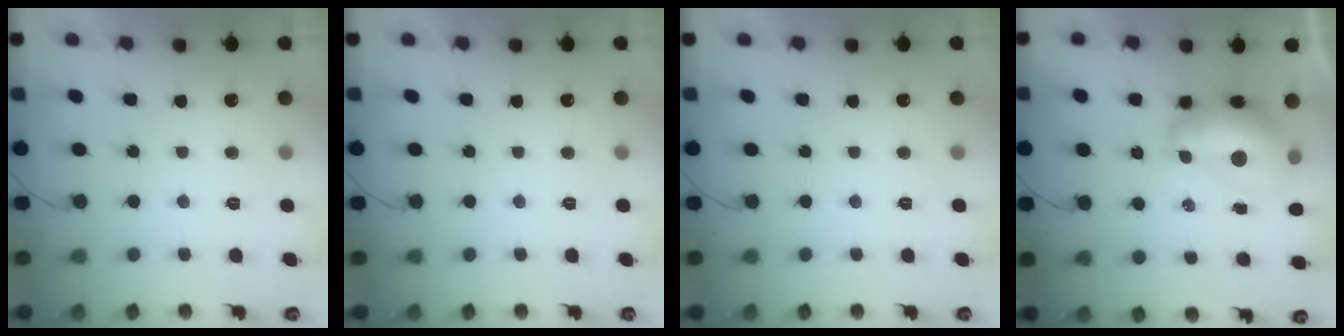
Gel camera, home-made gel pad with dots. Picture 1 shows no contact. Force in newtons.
{"total": 0.0}
{"total": 0.0}
{"total": 13.6, "press": 13.5, "slide": 1.3}